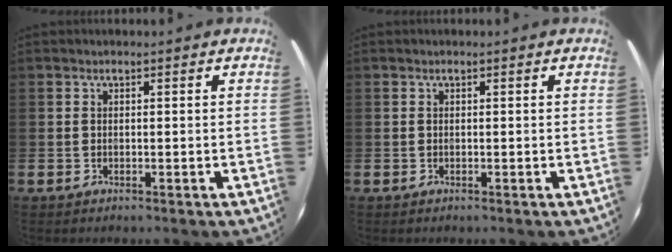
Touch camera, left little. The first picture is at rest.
{"total": 0.0}